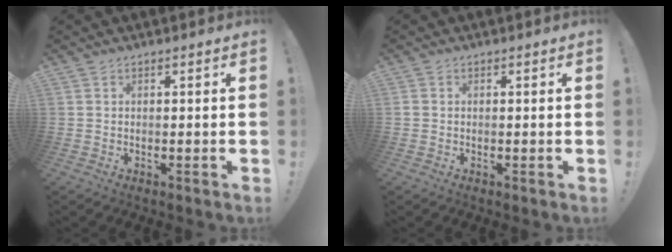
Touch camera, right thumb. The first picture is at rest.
{"total": 0.7, "force": [0.0, 0.7, 0.2], "torque": [-0.006, 0.003, 0.001]}